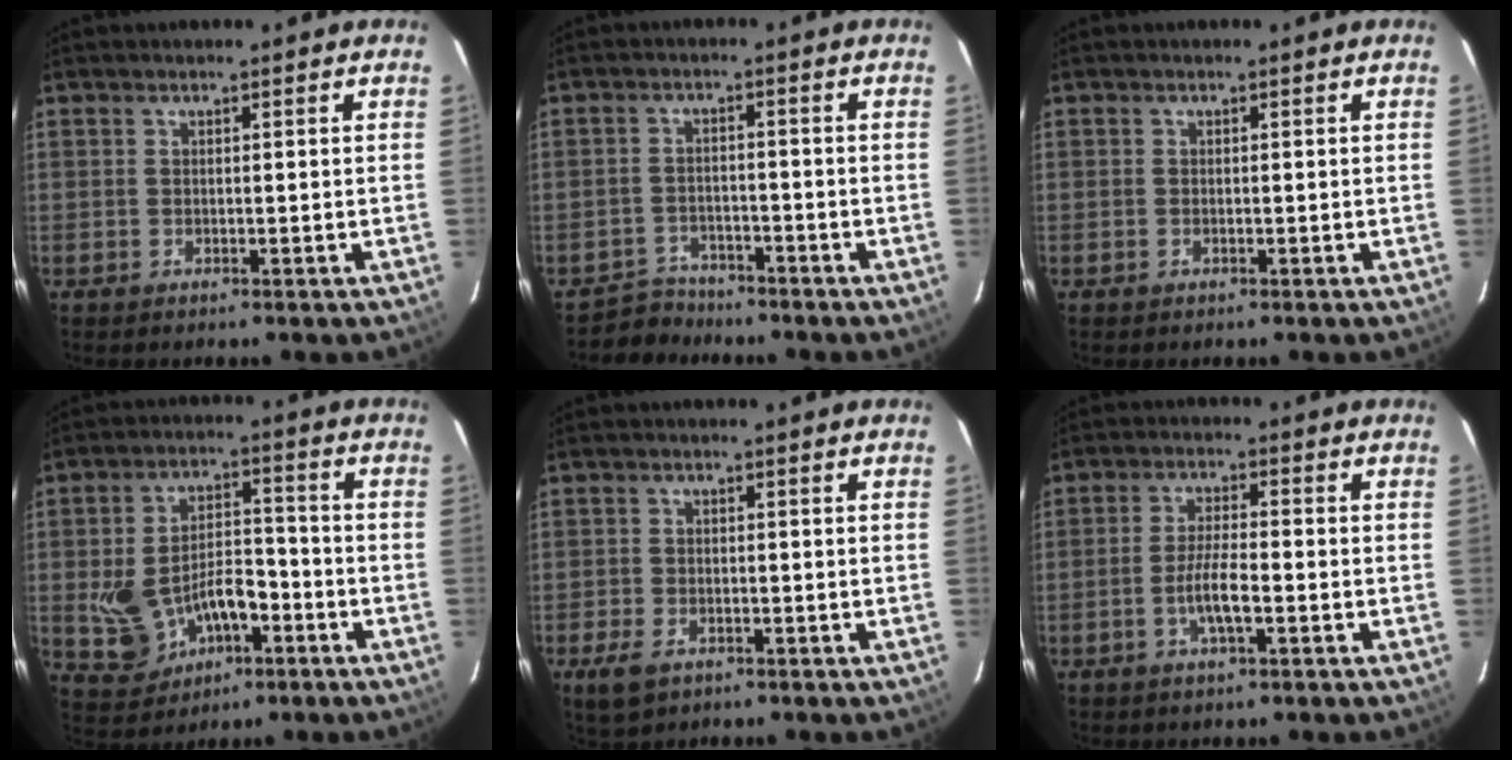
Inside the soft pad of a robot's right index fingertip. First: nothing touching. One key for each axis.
{"total": 4.3, "fx": -3.8, "fy": 2.1, "fz": -0.6, "tx": -0.002, "ty": 0.013, "tz": -0.067}
{"total": 0.0}
{"total": 13.0, "fx": -4.5, "fy": 8.1, "fz": 9.2, "tx": -0.198, "ty": 0.003, "tz": -0.055}
{"total": 5.1, "fx": -2.9, "fy": 3.1, "fz": 2.8, "tx": -0.073, "ty": -0.010, "tz": -0.052}
{"total": 5.5, "fx": -2.2, "fy": 1.0, "fz": 4.9, "tx": -0.098, "ty": -0.001, "tz": -0.041}